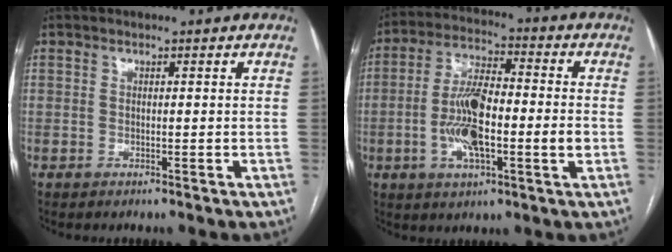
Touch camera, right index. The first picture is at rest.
{"total": 12.6, "force": [-1.9, 3.5, 11.9], "torque": [-0.229, 0.016, -0.036]}